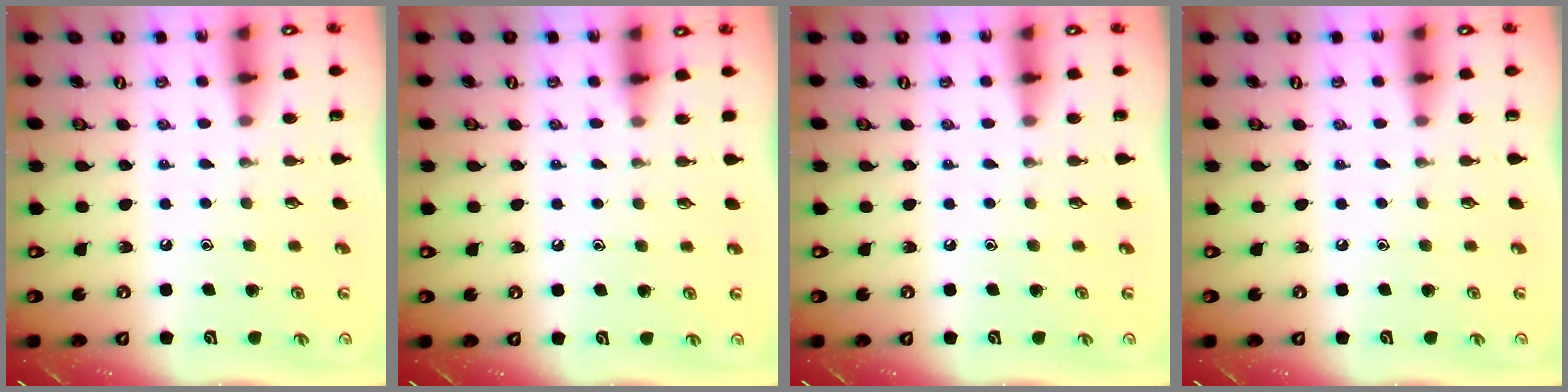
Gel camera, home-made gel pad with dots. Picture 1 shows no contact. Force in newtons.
{"total": 4.0, "press": 4.0, "slide": 0.4}
{"total": 0.0}
{"total": 0.0}